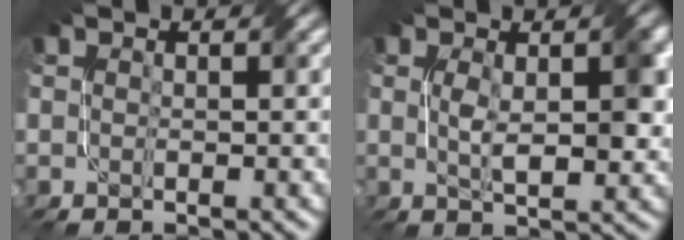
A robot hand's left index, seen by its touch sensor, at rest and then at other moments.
{"total": 4.3, "force": [0.4, 1.5, 4.0], "torque": [-0.073, 0.000, 0.011]}